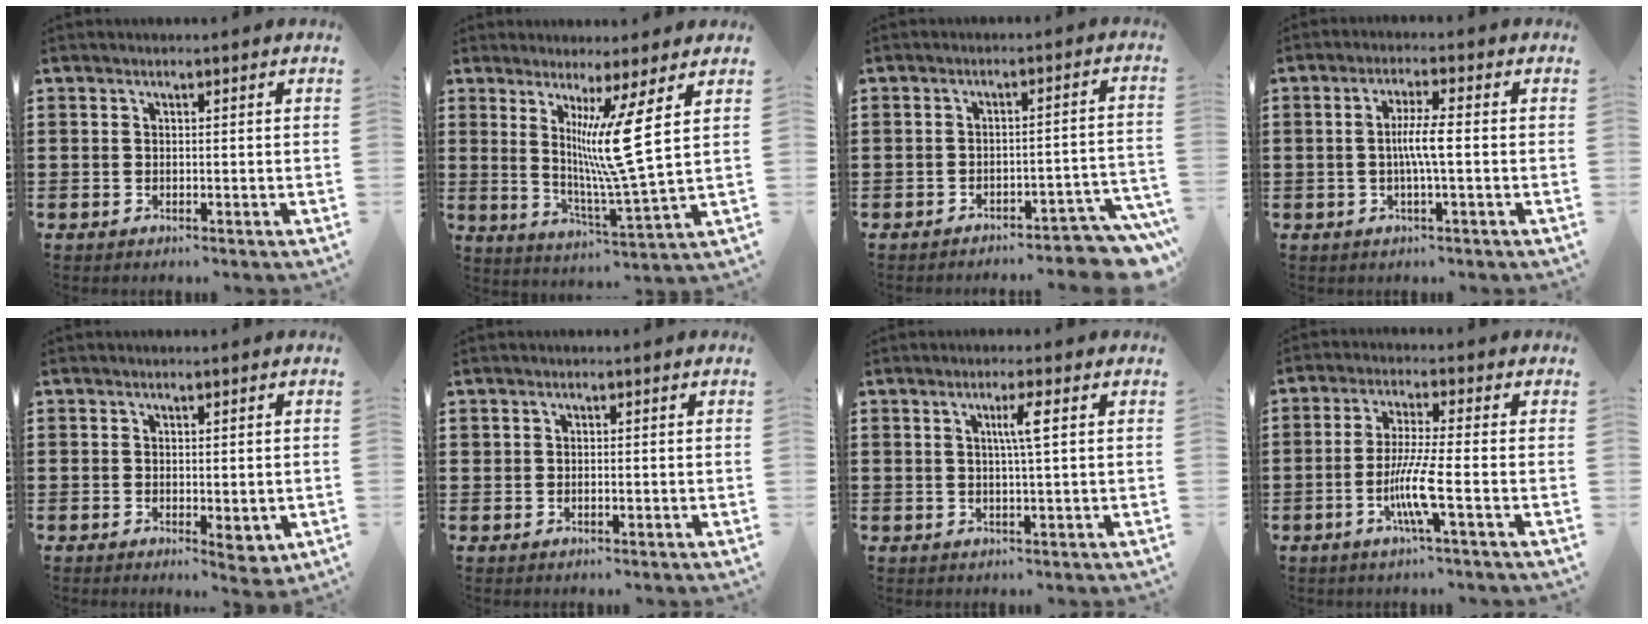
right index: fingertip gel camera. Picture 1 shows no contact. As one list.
[{"total": 10.0, "force": [3.6, -1.3, 9.2], "torque": [-0.172, -0.020, 0.054]}, {"total": 10.3, "force": [-6.6, 2.2, 7.6], "torque": [-0.086, -0.003, -0.120]}, {"total": 4.6, "force": [-0.4, 0.3, 4.6], "torque": [-0.081, -0.003, -0.010]}, {"total": 2.5, "force": [-0.5, 1.1, 2.2], "torque": [-0.037, 0.002, -0.007]}, {"total": 0.7, "force": [0.0, 0.3, 0.6], "torque": [-0.012, 0.000, -0.001]}, {"total": 3.5, "force": [0.8, -0.2, 3.4], "torque": [-0.067, -0.001, 0.009]}, {"total": 7.5, "force": [-2.4, 0.2, 7.1], "torque": [-0.146, -0.020, -0.050]}]